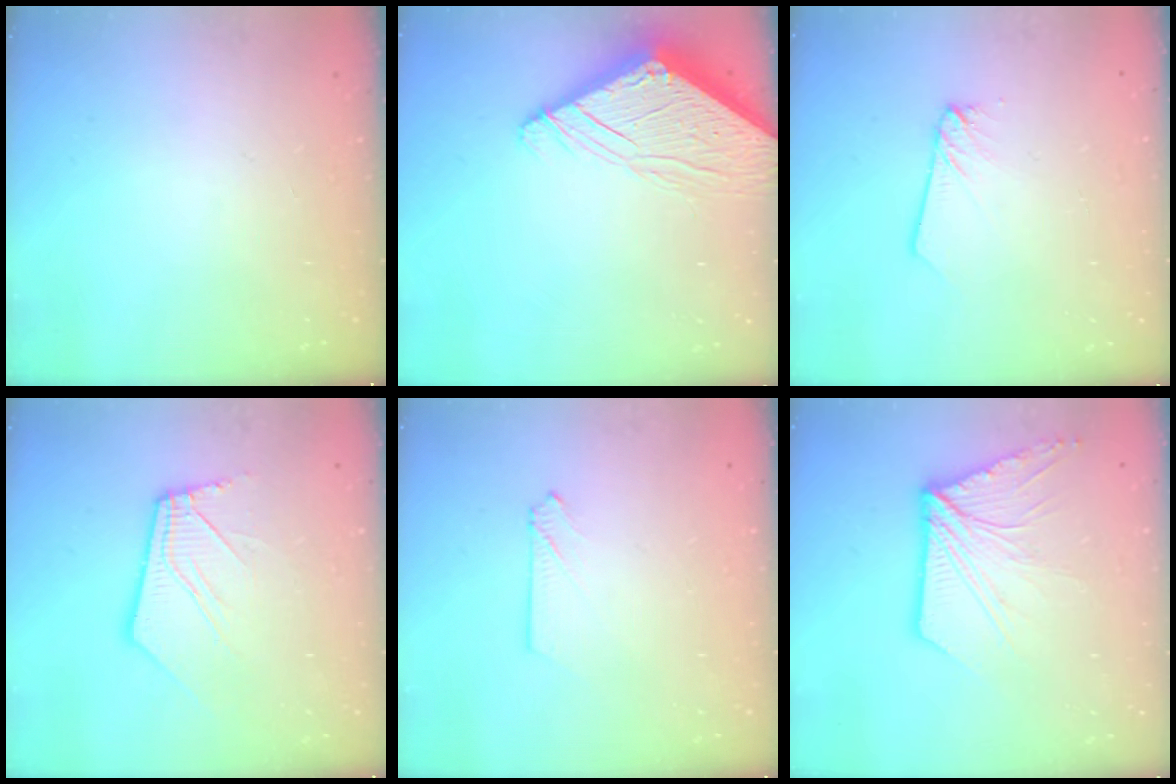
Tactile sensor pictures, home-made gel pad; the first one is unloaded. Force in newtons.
{"total": 9.7, "press": 9.6, "slide": 1.0}
{"total": 1.5, "press": 1.4, "slide": 0.1}
{"total": 11.1, "press": 11.0, "slide": 1.5}
{"total": 2.2, "press": 2.2, "slide": 0.2}
{"total": 12.7, "press": 12.6, "slide": 1.7}